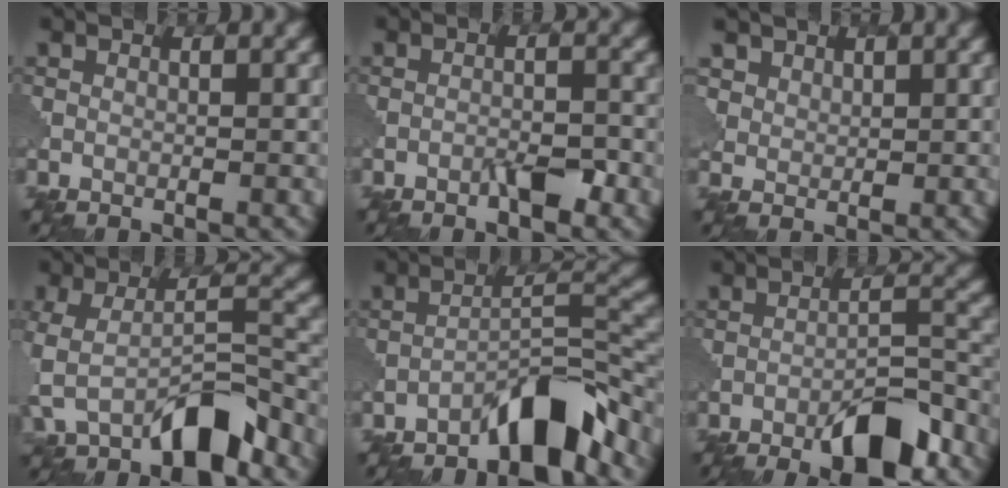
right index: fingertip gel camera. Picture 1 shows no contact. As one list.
[{"total": 2.5, "force": [-1.5, 0.5, 1.9], "torque": [-0.034, 0.005, -0.028]}, {"total": 2.7, "force": [1.8, 1.9, 0.7], "torque": [-0.026, -0.011, 0.049]}, {"total": 7.8, "force": [-3.9, 3.0, 6.1], "torque": [-0.117, -0.004, -0.073]}, {"total": 6.8, "force": [-5.2, 1.1, 4.1], "torque": [-0.057, 0.016, -0.090]}, {"total": 8.4, "force": [-5.7, 2.1, 5.9], "torque": [-0.088, 0.006, -0.091]}]